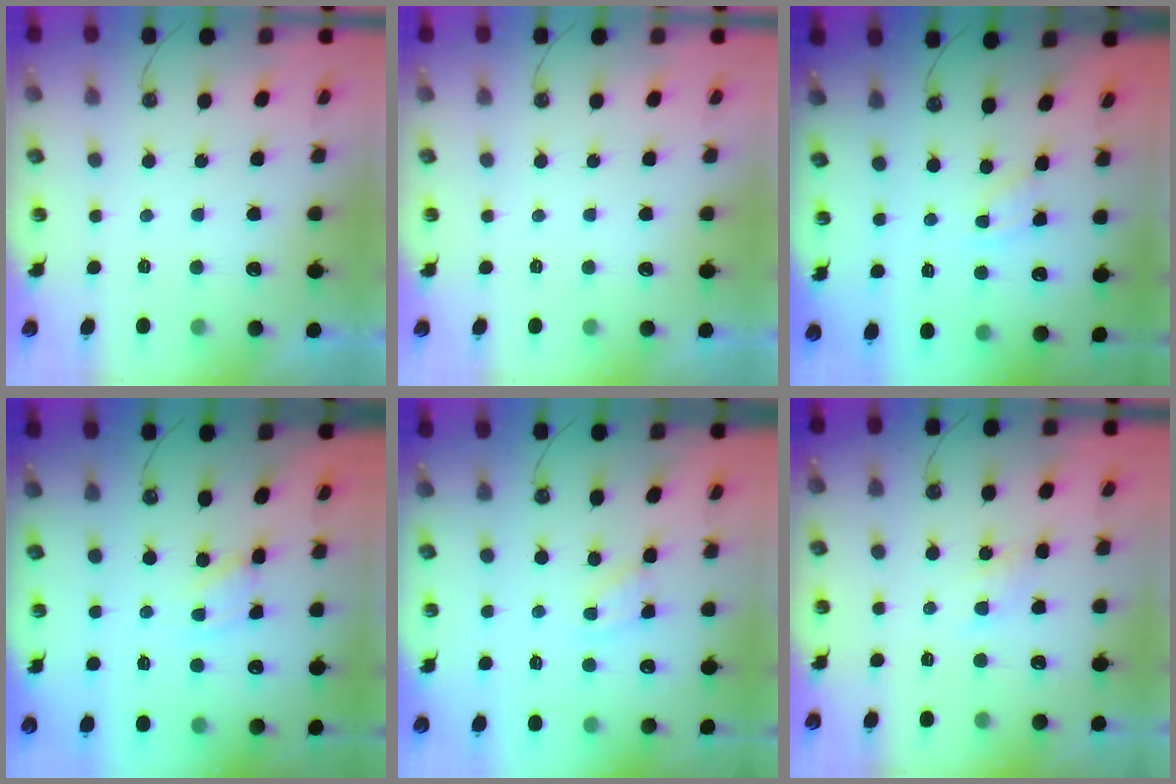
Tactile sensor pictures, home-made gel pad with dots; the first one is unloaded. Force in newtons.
{"total": 0.0}
{"total": 2.4, "press": 2.4, "slide": 0.3}
{"total": 1.4, "press": 1.4, "slide": 0.1}
{"total": 2.8, "press": 2.8, "slide": 0.4}
{"total": 4.8, "press": 4.8, "slide": 0.6}